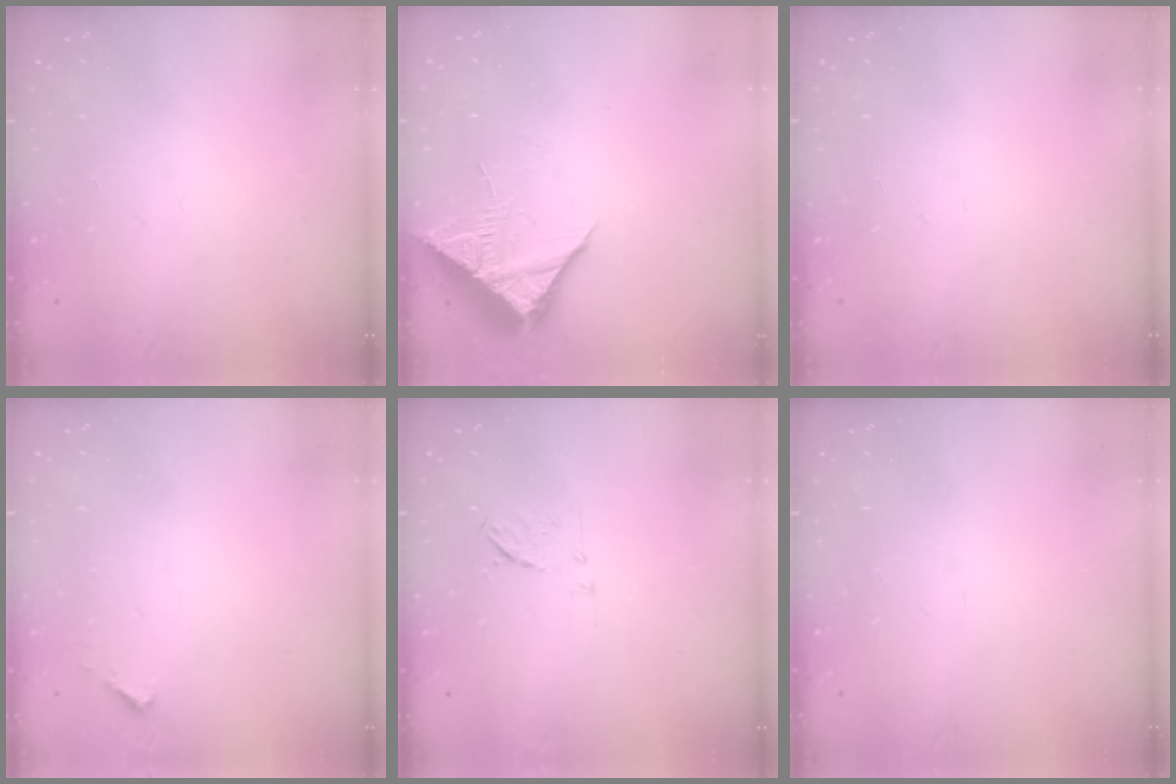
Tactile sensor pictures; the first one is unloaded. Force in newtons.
{"total": 9.7, "press": 9.7, "slide": 0.5}
{"total": 0.0}
{"total": 2.1, "press": 2.1, "slide": 0.2}
{"total": 5.8, "press": 5.7, "slide": 1.1}
{"total": 0.0}